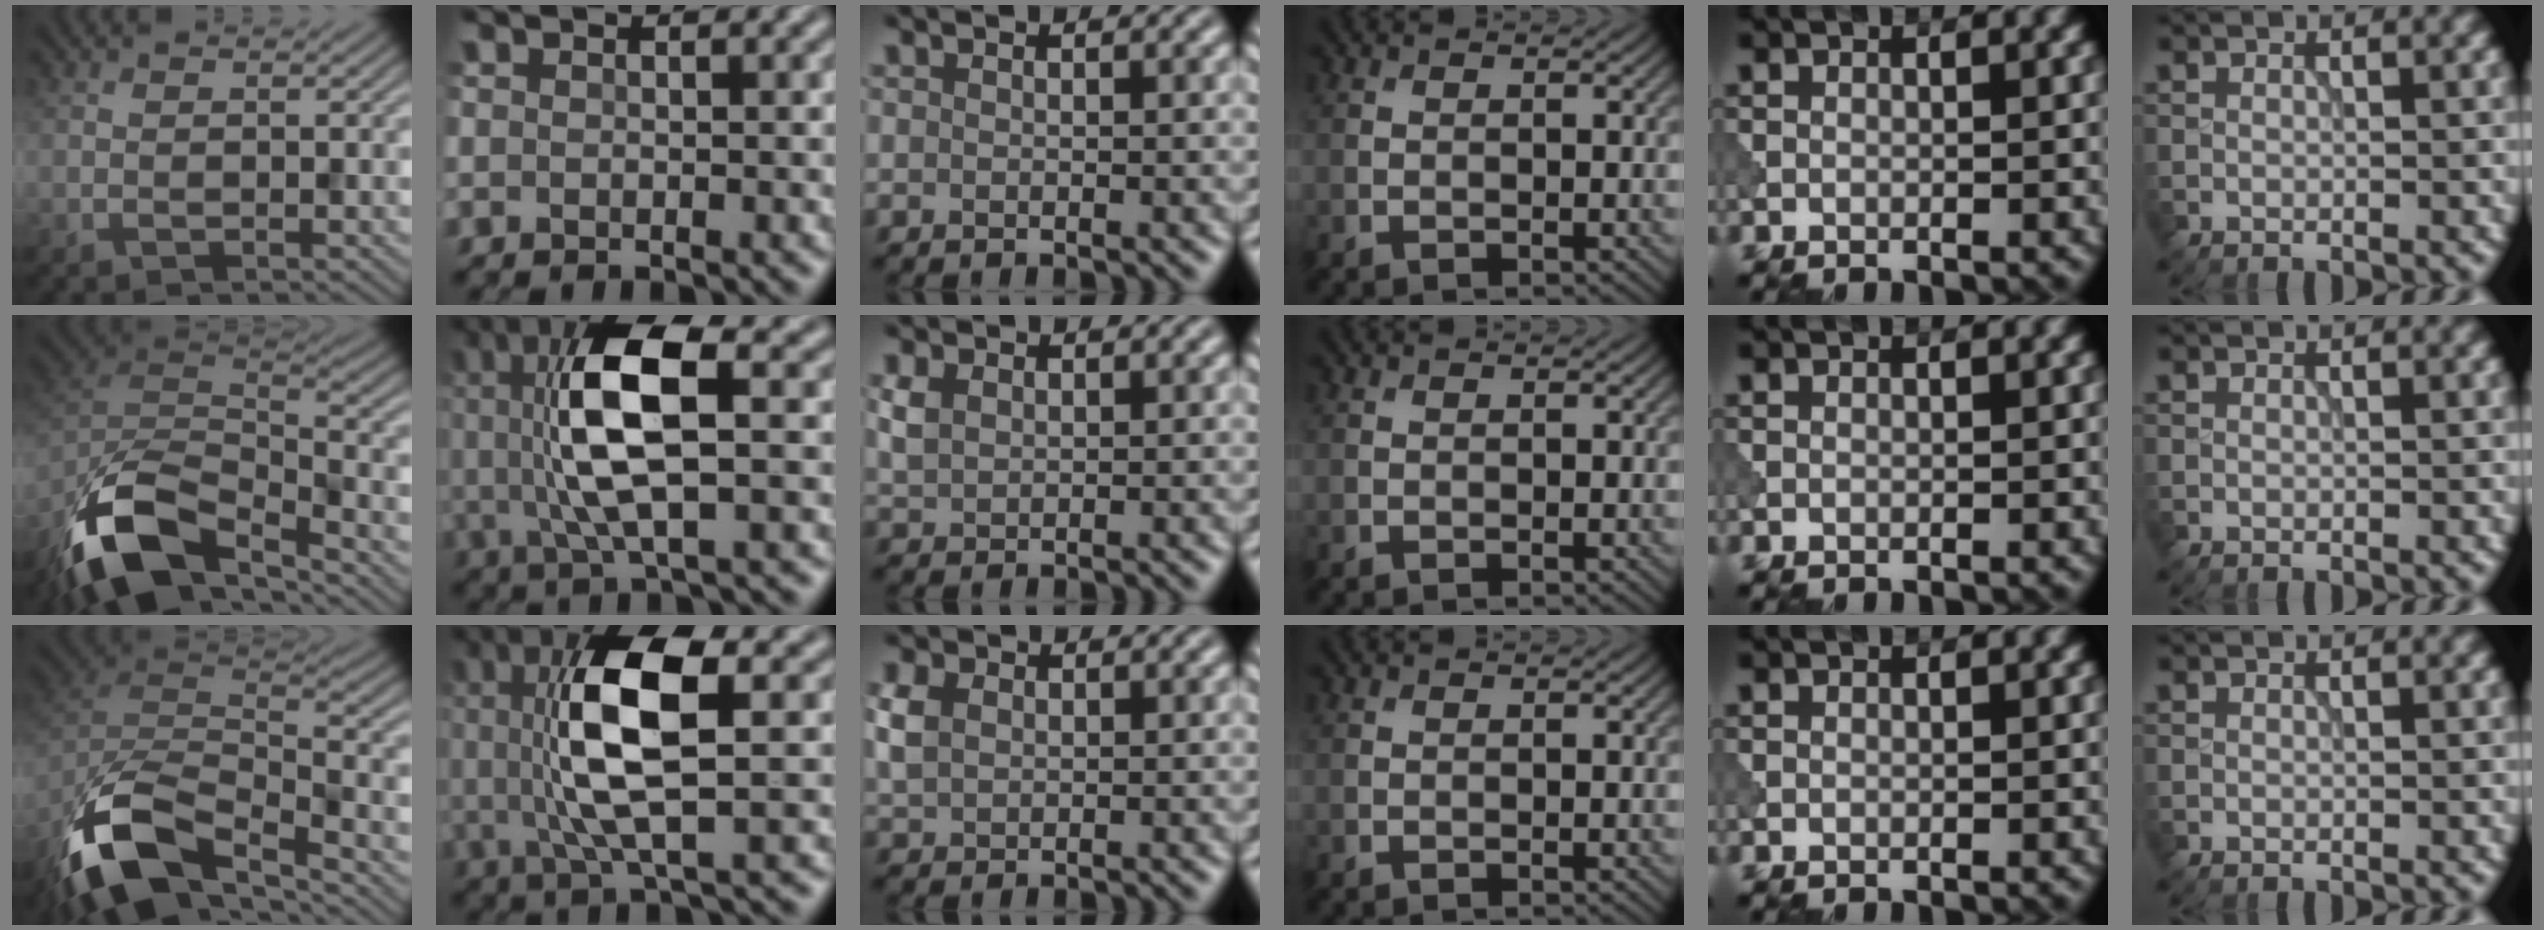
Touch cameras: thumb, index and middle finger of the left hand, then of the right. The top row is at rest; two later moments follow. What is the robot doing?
{"motion": "shake", "object": "bell"}